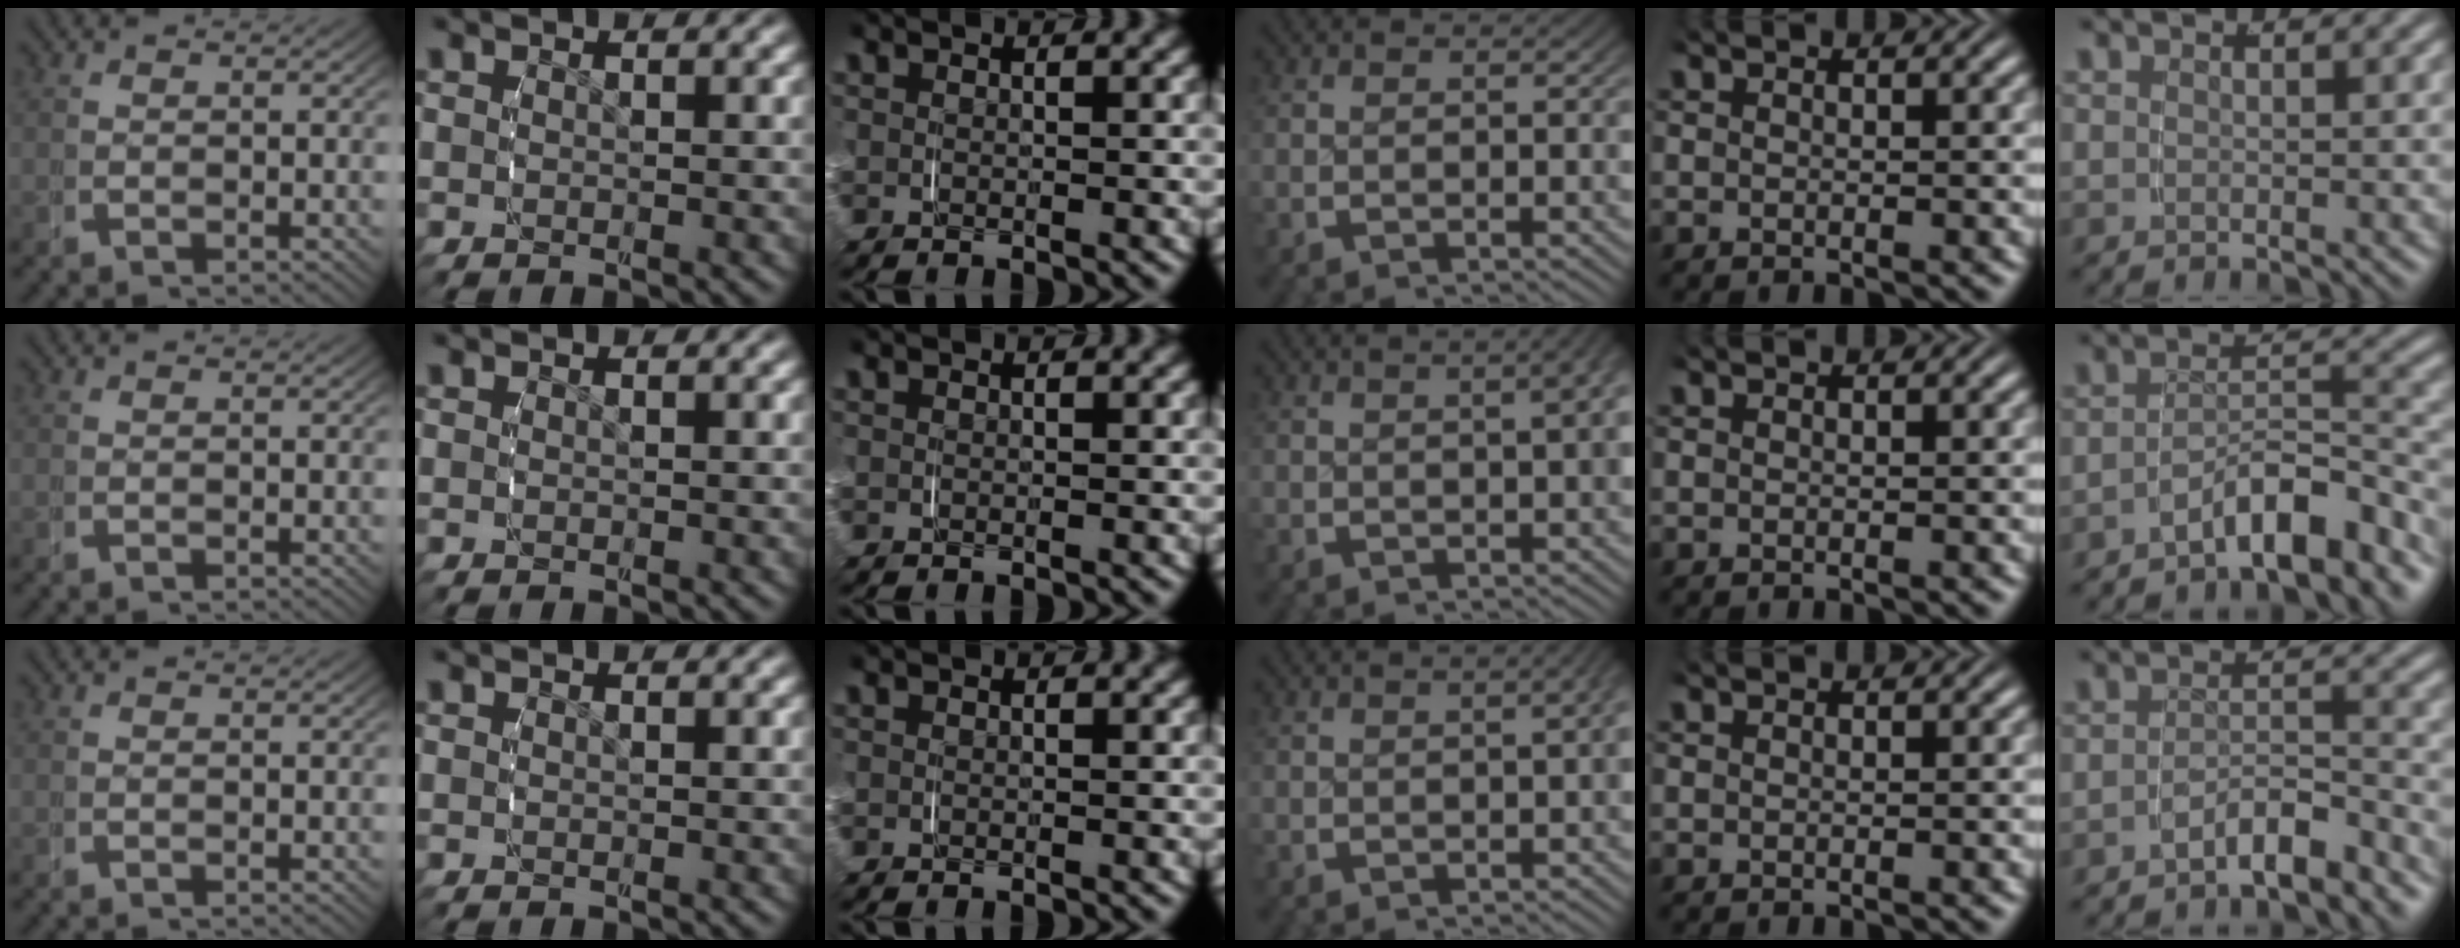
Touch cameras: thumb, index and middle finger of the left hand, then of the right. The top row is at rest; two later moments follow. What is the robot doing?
{"motion": "grasp_and_lifting", "object": "string"}